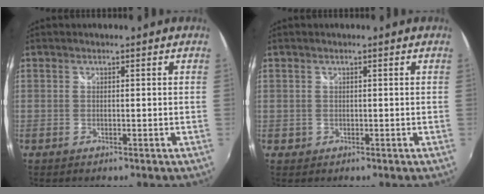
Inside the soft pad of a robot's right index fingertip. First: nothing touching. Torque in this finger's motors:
{"motor_torque": [-0.52, 0.16, -1.05, -0.21]}